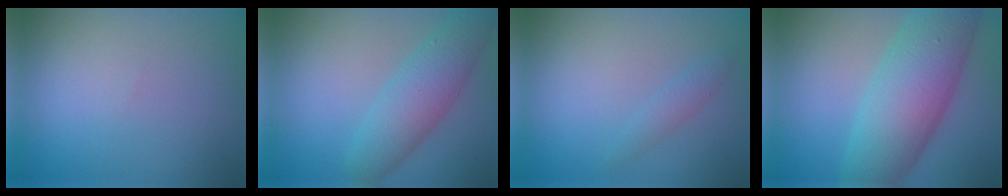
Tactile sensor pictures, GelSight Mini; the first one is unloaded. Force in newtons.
{"total": 5.2, "press": 5.2, "slide": 0.2}
{"total": 1.2, "press": 1.2, "slide": 0.0}
{"total": 10.2, "press": 10.2, "slide": 0.1}